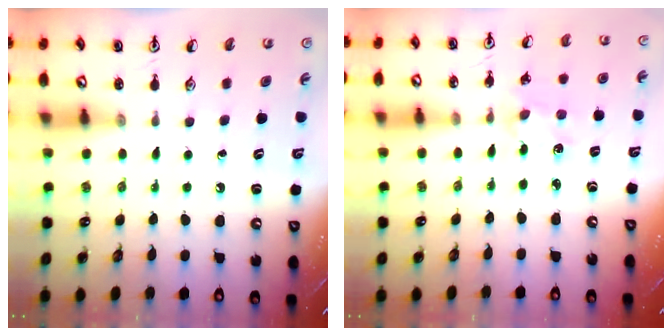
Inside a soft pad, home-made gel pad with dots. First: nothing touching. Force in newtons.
{"total": 1.8, "press": 1.8, "slide": 0.3}